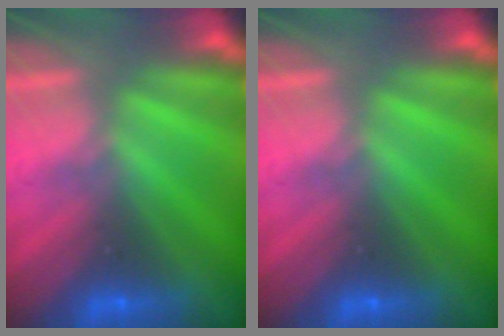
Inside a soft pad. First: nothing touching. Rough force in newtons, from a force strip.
{"total": 0.0}